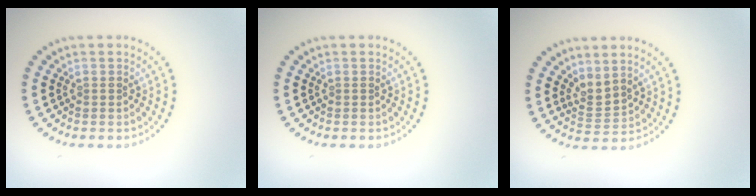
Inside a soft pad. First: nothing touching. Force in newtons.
{"total": 0.0}
{"total": 2.2, "press": 1.6, "slide": 1.6}